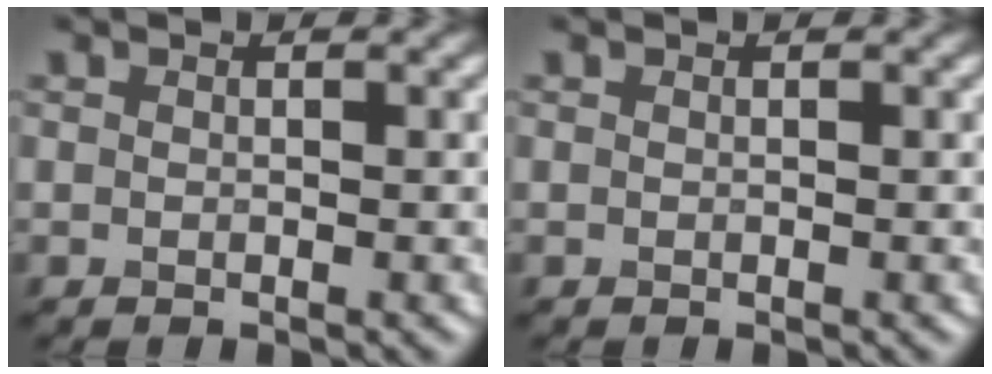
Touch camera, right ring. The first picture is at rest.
{"total": 0.0}